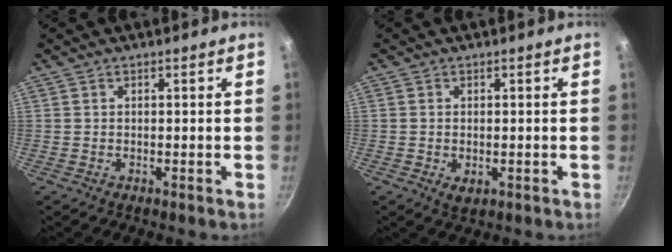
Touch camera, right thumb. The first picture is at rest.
{"total": 2.6, "force": [-0.5, 1.6, 2.0], "torque": [-0.031, -0.007, -0.005]}